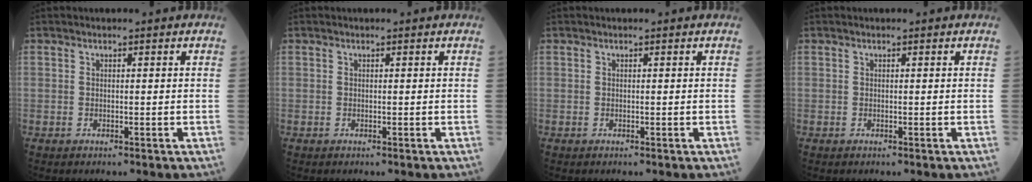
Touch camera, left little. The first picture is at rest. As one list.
[{"total": 0.0}, {"total": 0.0}, {"total": 0.0}]